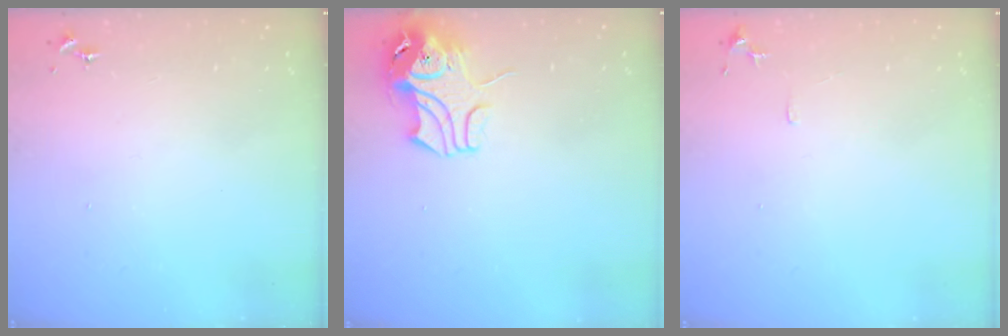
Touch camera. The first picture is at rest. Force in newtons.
{"total": 9.1, "press": 9.0, "slide": 1.4}
{"total": 5.7, "press": 5.6, "slide": 0.6}